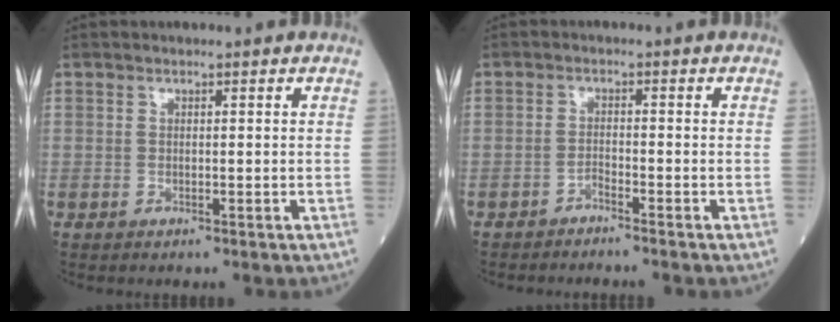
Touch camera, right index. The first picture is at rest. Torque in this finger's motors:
{"motor_torque": [0.10, 0.00, 0.01, -0.01]}